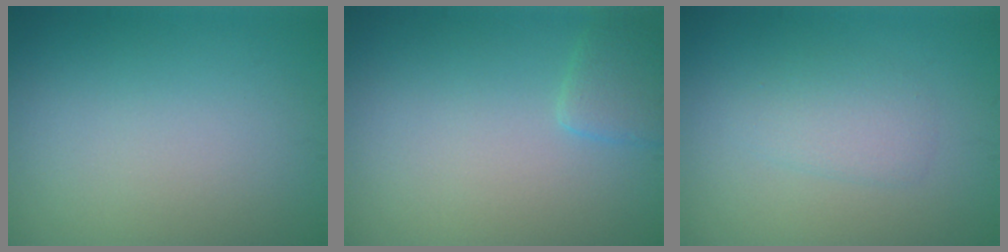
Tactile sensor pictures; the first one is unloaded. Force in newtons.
{"total": 1.7, "press": 1.7, "slide": 0.1}
{"total": 1.9, "press": 1.9, "slide": 0.1}